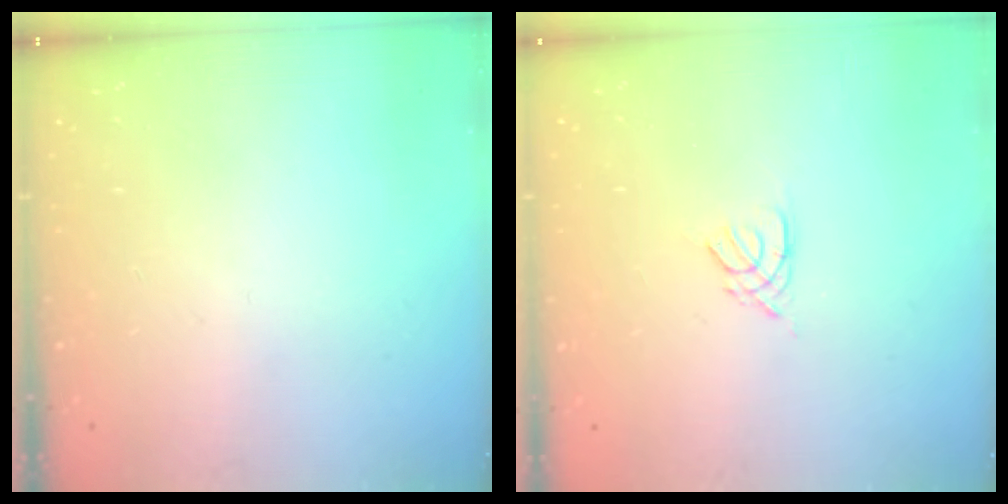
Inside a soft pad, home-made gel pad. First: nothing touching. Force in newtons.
{"total": 2.7, "press": 2.7, "slide": 0.5}